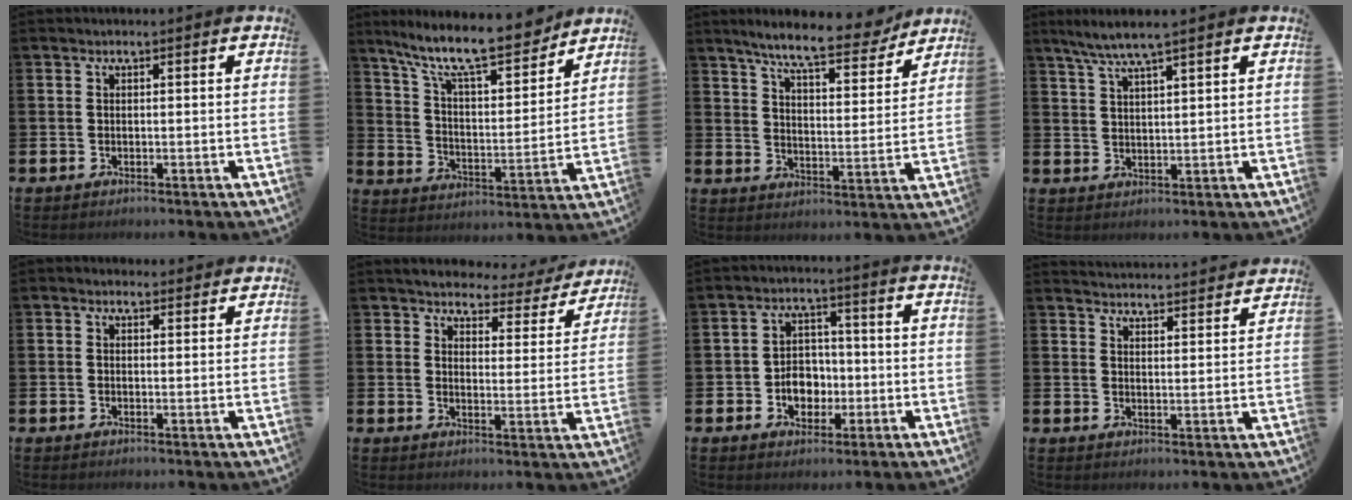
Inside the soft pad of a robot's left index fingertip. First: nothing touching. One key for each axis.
{"total": 12.2, "fx": 10.5, "fy": 2.3, "fz": 5.6, "tx": -0.138, "ty": -0.067, "tz": 0.179}
{"total": 8.7, "fx": 7.7, "fy": 1.4, "fz": 3.8, "tx": -0.089, "ty": -0.041, "tz": 0.132}
{"total": 5.2, "fx": 4.4, "fy": -0.1, "fz": 2.7, "tx": -0.068, "ty": -0.009, "tz": 0.079}
{"total": 1.0, "fx": 0.8, "fy": 0.7, "fz": 0.3, "tx": 0.002, "ty": 0.005, "tz": 0.011}
{"total": 3.7, "fx": 3.4, "fy": 1.4, "fz": 0.4, "tx": -0.017, "ty": -0.032, "tz": 0.051}
{"total": 4.9, "fx": -1.2, "fy": 4.0, "fz": 2.5, "tx": -0.038, "ty": 0.004, "tz": -0.031}
{"total": 4.0, "fx": 4.0, "fy": 0.0, "fz": -0.2, "tx": -0.005, "ty": -0.032, "tz": 0.072}